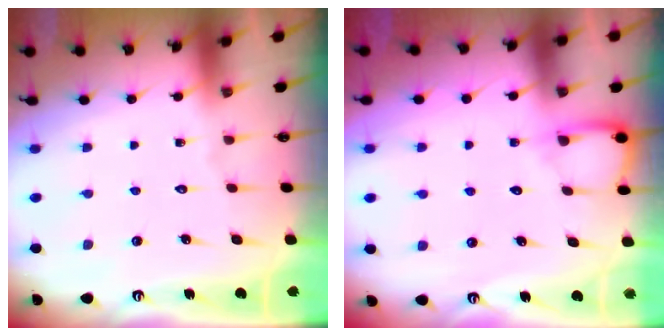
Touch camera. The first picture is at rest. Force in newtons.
{"total": 5.0, "press": 5.0, "slide": 0.7}